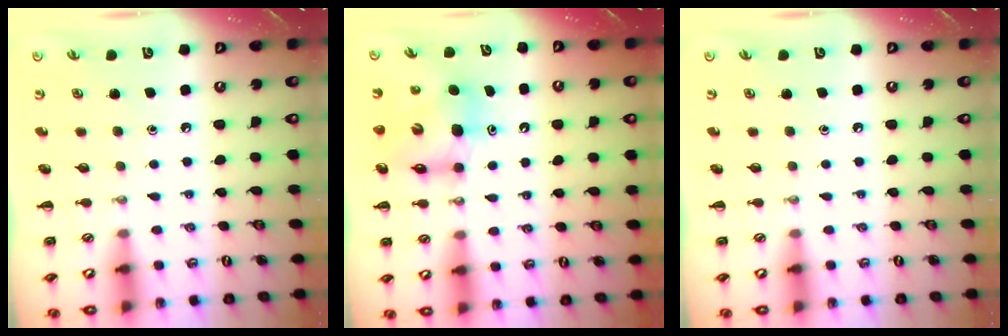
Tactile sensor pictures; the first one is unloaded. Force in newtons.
{"total": 7.7, "press": 7.5, "slide": 1.3}
{"total": 0.0}